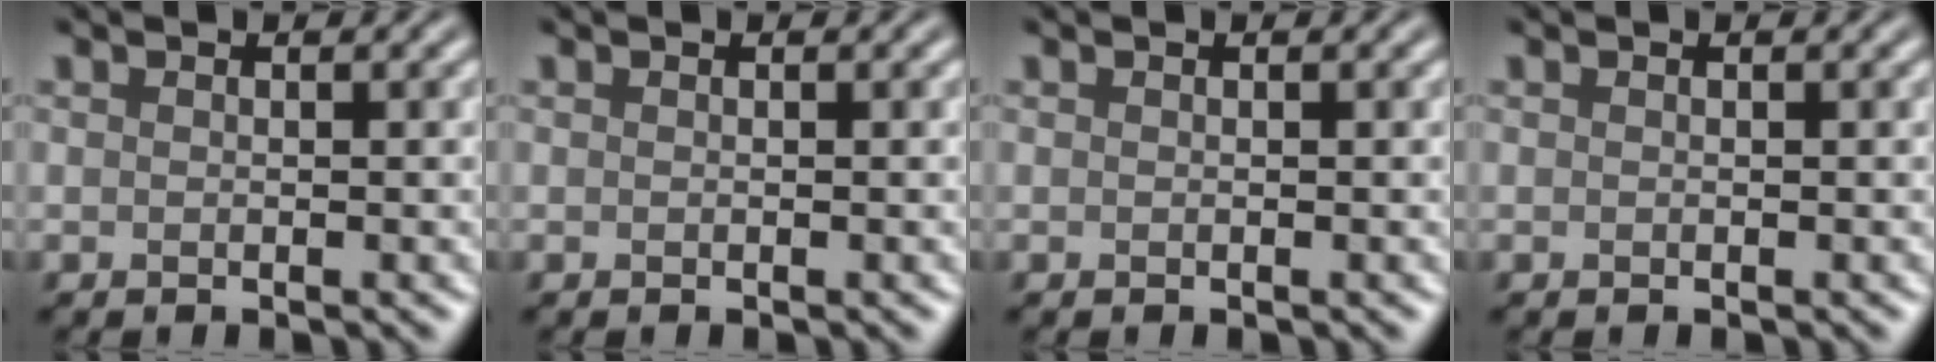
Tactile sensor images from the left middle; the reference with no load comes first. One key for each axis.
{"total": 0.0}
{"total": 0.0}
{"total": 0.0}